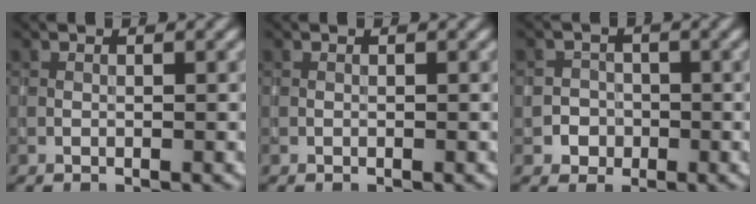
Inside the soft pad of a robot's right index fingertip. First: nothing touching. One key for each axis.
{"total": 0.0}
{"total": 2.3, "fx": -0.8, "fy": 2.1, "fz": 0.1, "tx": 0.024, "ty": 0.005, "tz": -0.023}